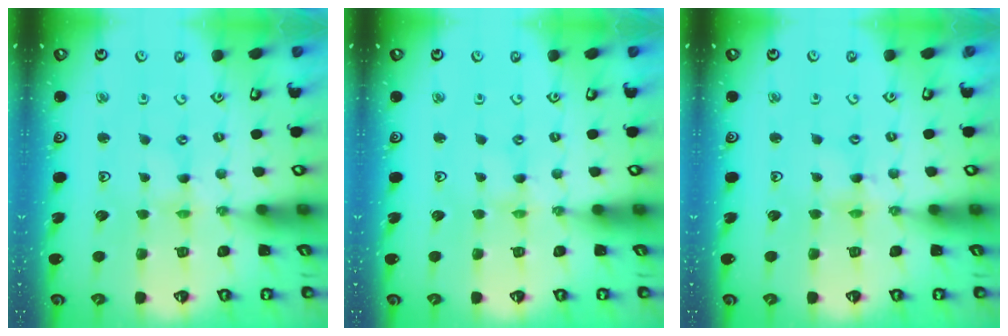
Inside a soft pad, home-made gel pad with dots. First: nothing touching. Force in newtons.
{"total": 0.0}
{"total": 2.4, "press": 2.4, "slide": 0.3}